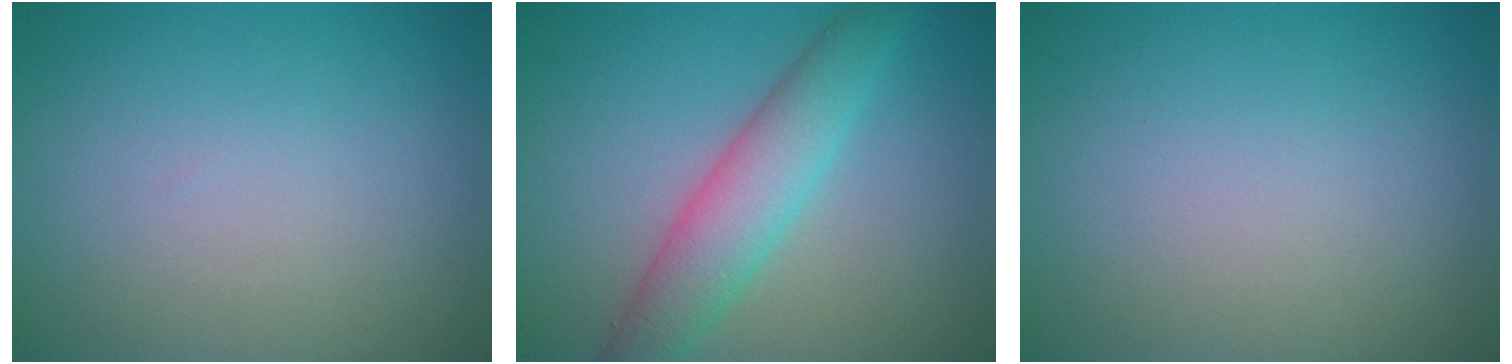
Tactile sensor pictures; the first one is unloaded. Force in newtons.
{"total": 5.1, "press": 5.1, "slide": 0.1}
{"total": 0.0}